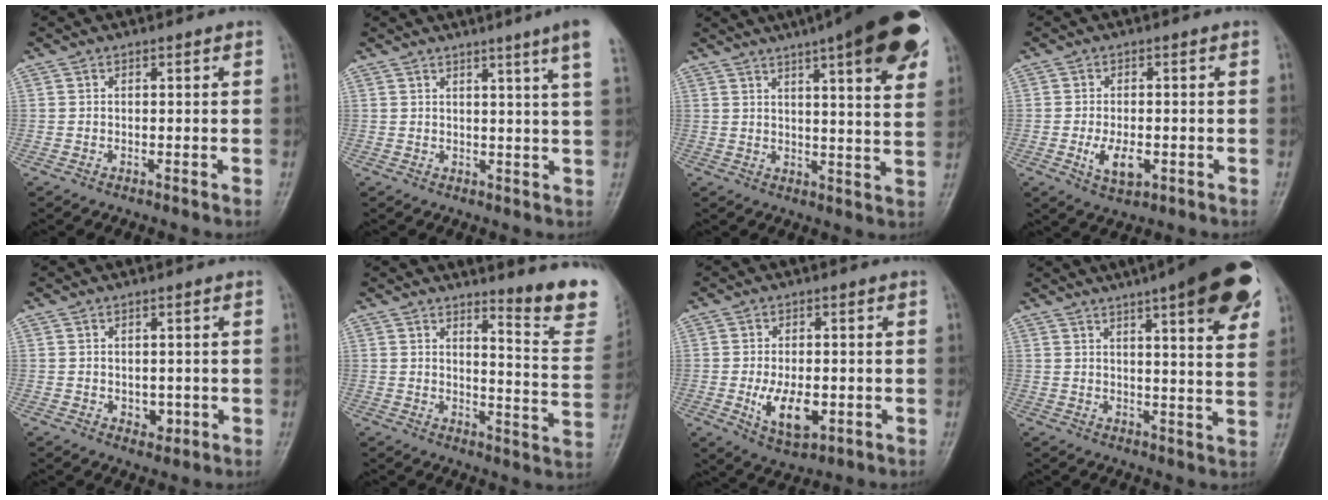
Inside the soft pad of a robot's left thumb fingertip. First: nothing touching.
{"total": 7.8, "force": [4.9, -1.1, 5.9], "torque": [-0.077, -0.019, 0.050]}
{"total": 21.7, "force": [12.0, 4.6, 17.5], "torque": [-0.226, -0.020, 0.150]}
{"total": 5.4, "force": [-1.5, 2.8, 4.3], "torque": [-0.073, -0.003, -0.019]}
{"total": 3.0, "force": [-0.4, 2.2, 2.0], "torque": [-0.012, -0.001, 0.001]}
{"total": 13.2, "force": [9.7, 2.0, 8.7], "torque": [-0.081, -0.085, 0.120]}
{"total": 8.4, "force": [-1.7, 4.5, 6.8], "torque": [-0.108, -0.010, -0.018]}
{"total": 18.8, "force": [10.2, 3.9, 15.3], "torque": [-0.186, -0.025, 0.127]}